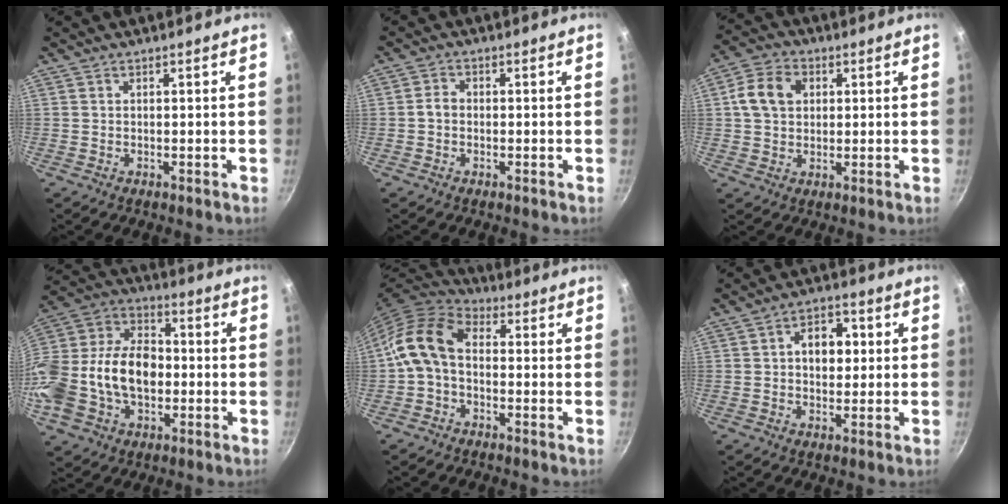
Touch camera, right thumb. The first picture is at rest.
{"total": 2.4, "force": [-0.4, 1.9, 1.4], "torque": [-0.018, 0.009, -0.013]}
{"total": 8.7, "force": [1.9, 6.6, 5.4], "torque": [-0.092, 0.011, 0.028]}
{"total": 24.7, "force": [-3.4, 16.7, 17.9], "torque": [-0.385, 0.029, -0.056]}
{"total": 11.1, "force": [-0.4, 7.4, 8.2], "torque": [-0.156, 0.029, -0.023]}
{"total": 7.3, "force": [1.1, 4.9, 5.3], "torque": [-0.052, 0.011, 0.010]}